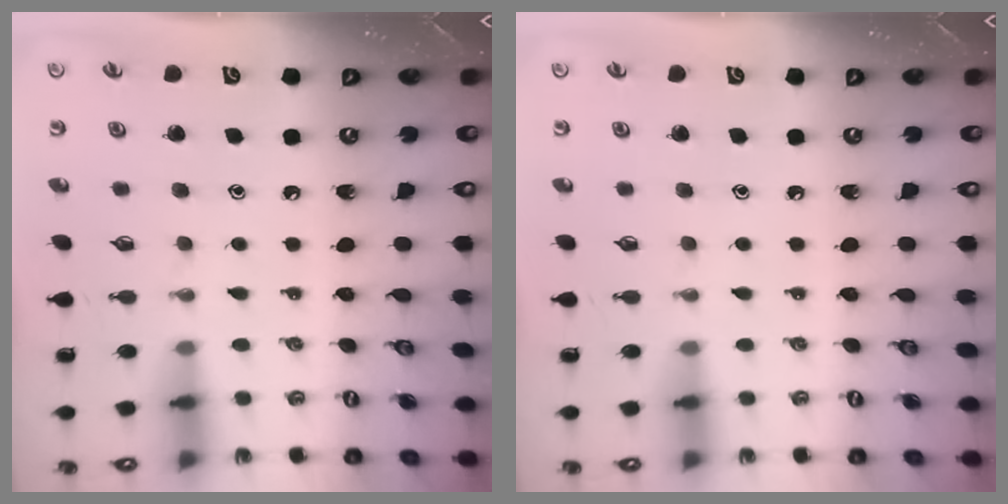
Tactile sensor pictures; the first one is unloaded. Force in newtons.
{"total": 0.0}